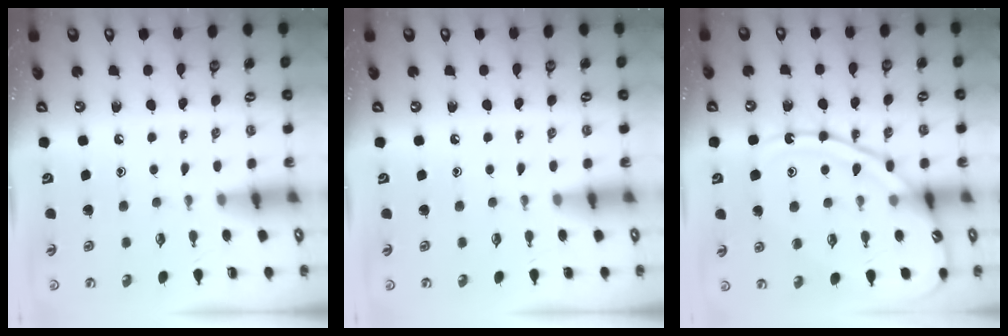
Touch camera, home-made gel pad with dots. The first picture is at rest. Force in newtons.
{"total": 0.0}
{"total": 14.1, "press": 14.0, "slide": 1.5}